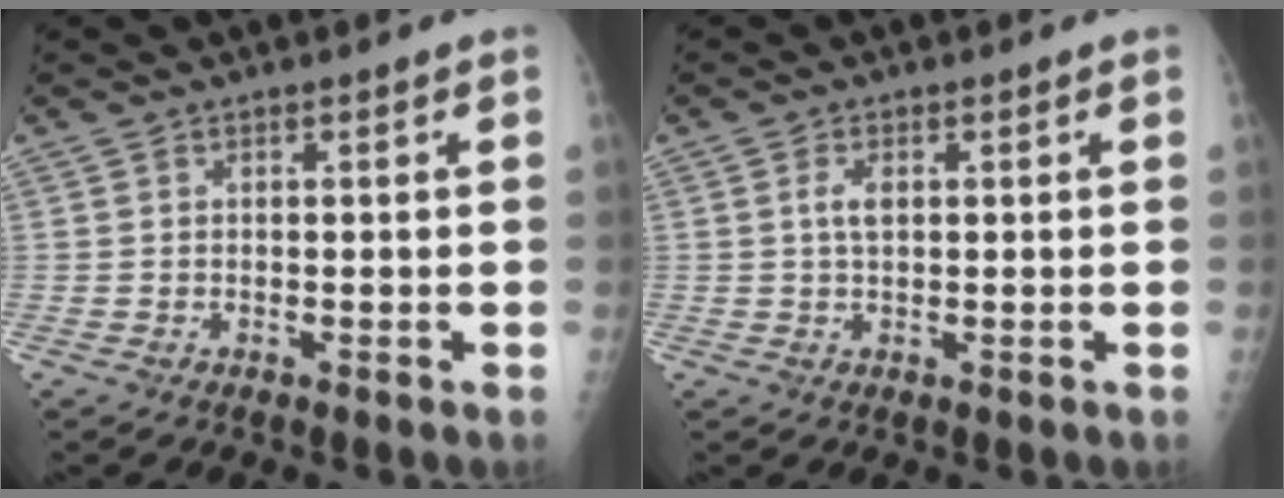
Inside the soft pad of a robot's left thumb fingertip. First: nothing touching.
{"total": 2.4, "force": [0.5, 1.2, 2.0], "torque": [-0.038, 0.003, 0.009]}